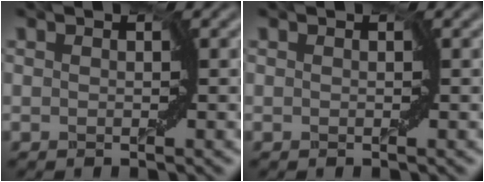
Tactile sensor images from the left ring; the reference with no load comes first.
{"total": 0.0}